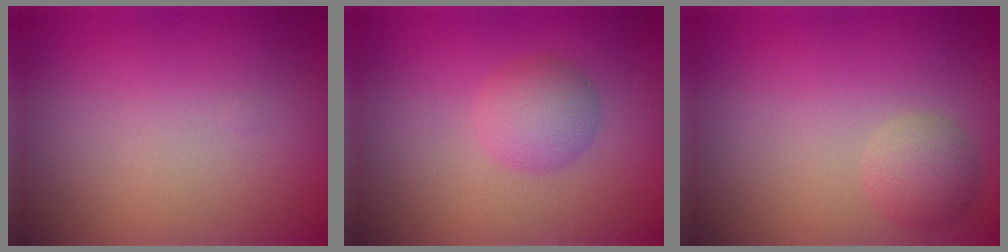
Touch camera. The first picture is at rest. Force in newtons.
{"total": 2.6, "press": 2.6, "slide": 0.1}
{"total": 2.2, "press": 2.2, "slide": 0.1}